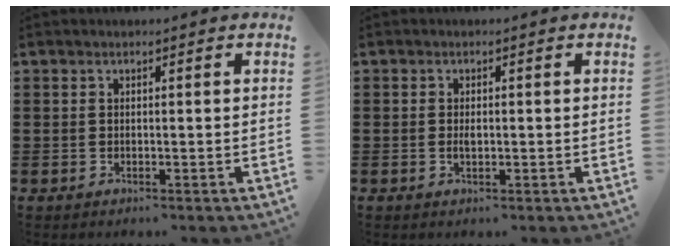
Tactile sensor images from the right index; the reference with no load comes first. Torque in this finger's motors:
{"motor_torque": [2.14, 0.00, 0.02, 0.02]}